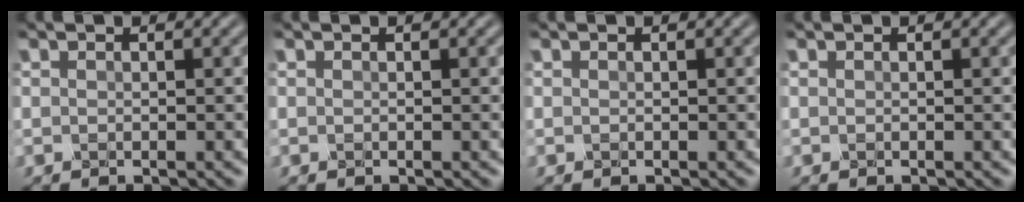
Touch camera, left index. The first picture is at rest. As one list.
[{"total": 0.0}, {"total": 0.0}, {"total": 0.0}]